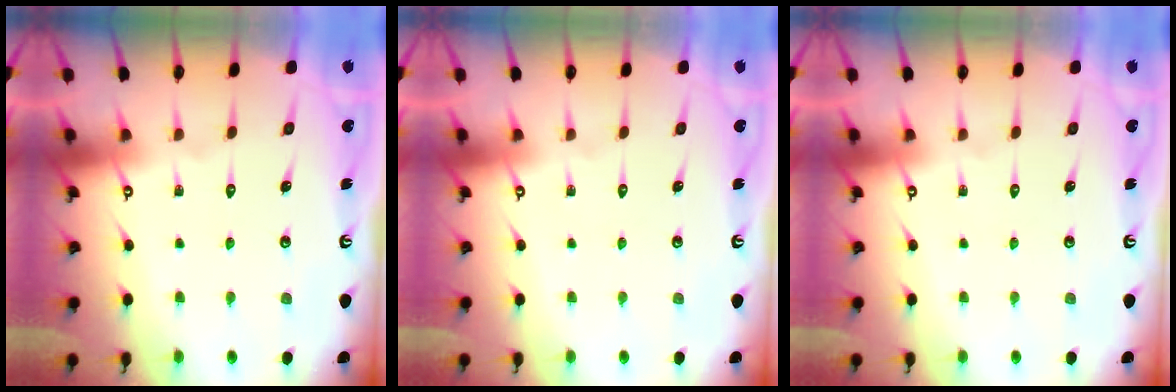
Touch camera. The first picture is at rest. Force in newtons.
{"total": 0.0}
{"total": 0.0}